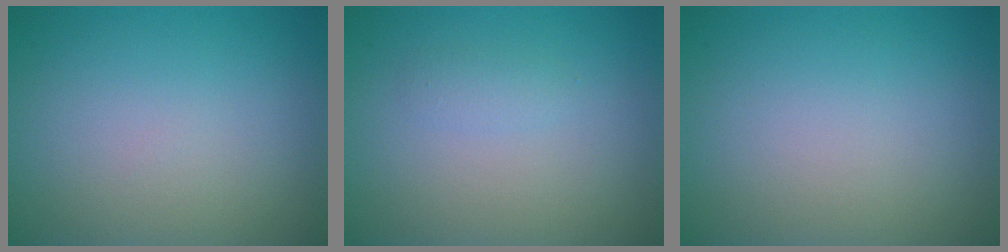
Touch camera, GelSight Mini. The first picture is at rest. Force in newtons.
{"total": 1.0, "press": 1.0, "slide": 0.1}
{"total": 0.0}